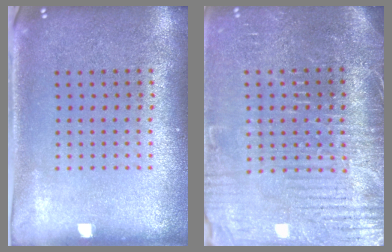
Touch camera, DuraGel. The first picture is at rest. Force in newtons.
{"total": 4.3, "press": 4.0, "slide": 1.6}